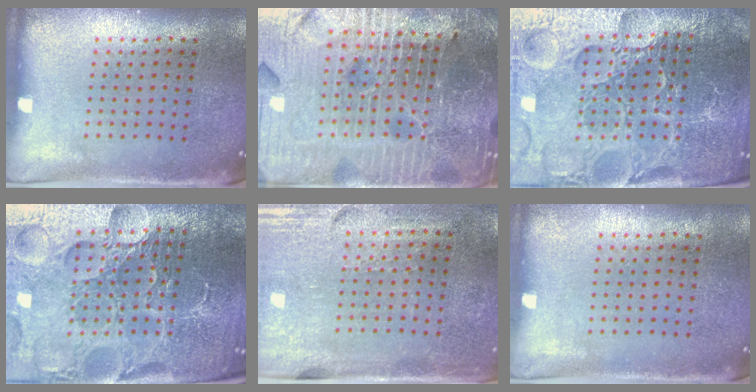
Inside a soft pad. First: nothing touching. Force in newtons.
{"total": 6.1, "press": 5.5, "slide": 2.5}
{"total": 6.0, "press": 5.4, "slide": 2.7}
{"total": 6.8, "press": 6.0, "slide": 3.2}
{"total": 3.5, "press": 3.0, "slide": 1.7}
{"total": 0.0}